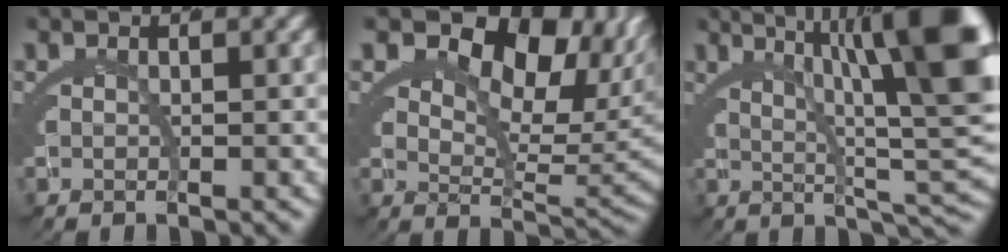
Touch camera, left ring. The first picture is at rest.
{"total": 11.9, "force": [4.2, 7.2, 8.5], "torque": [-0.131, -0.008, 0.061]}
{"total": 13.5, "force": [4.1, 4.4, 12.1], "torque": [-0.113, 0.027, 0.050]}